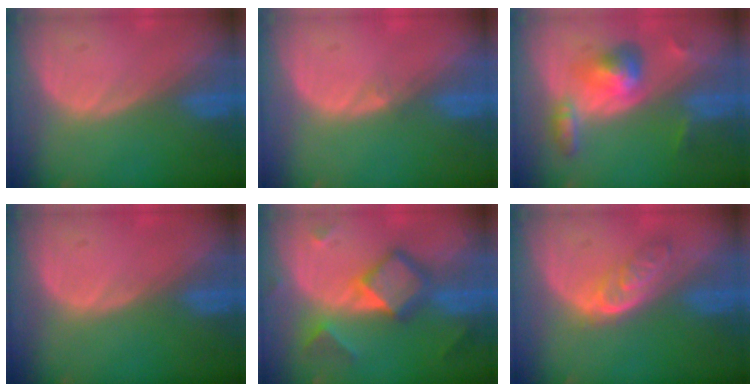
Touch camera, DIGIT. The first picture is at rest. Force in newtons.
{"total": 0.6, "press": 0.5, "slide": 0.4}
{"total": 6.3, "press": 5.7, "slide": 2.8}
{"total": 0.0}
{"total": 7.6, "press": 7.6, "slide": 0.6}
{"total": 4.7, "press": 4.4, "slide": 1.9}